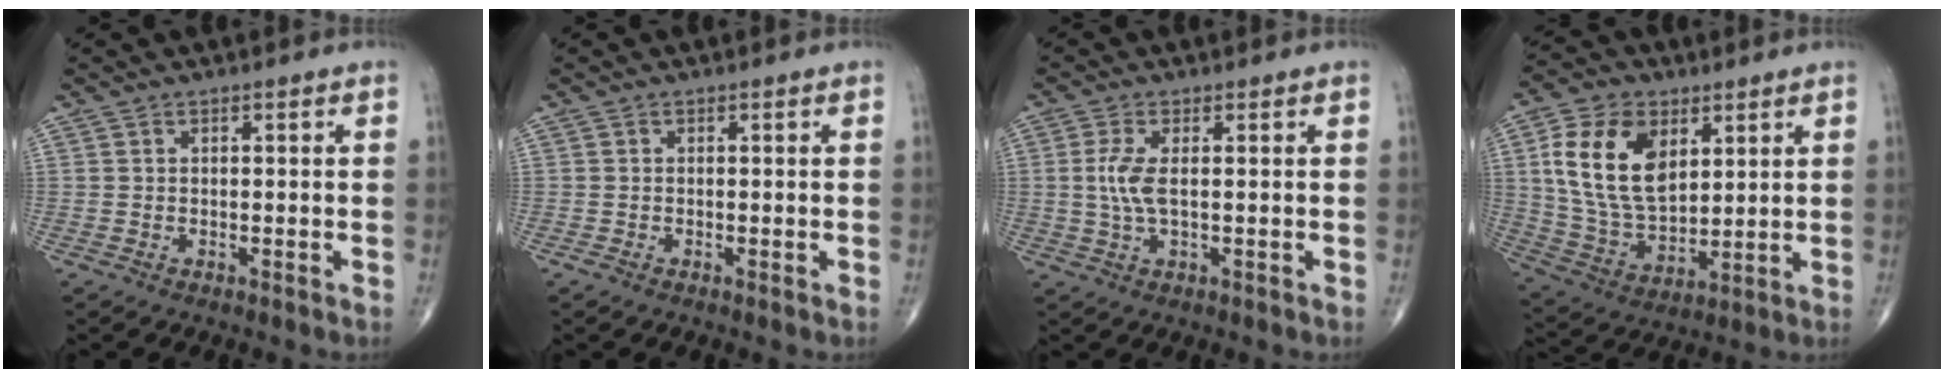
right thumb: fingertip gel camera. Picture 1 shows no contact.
{"total": 0.9, "force": [-0.5, 0.3, 0.6], "torque": [-0.011, -0.002, -0.013]}
{"total": 4.5, "force": [0.3, 1.4, 4.2], "torque": [-0.108, -0.002, 0.006]}
{"total": 16.8, "force": [5.3, 10.4, 12.1], "torque": [-0.210, -0.019, 0.108]}